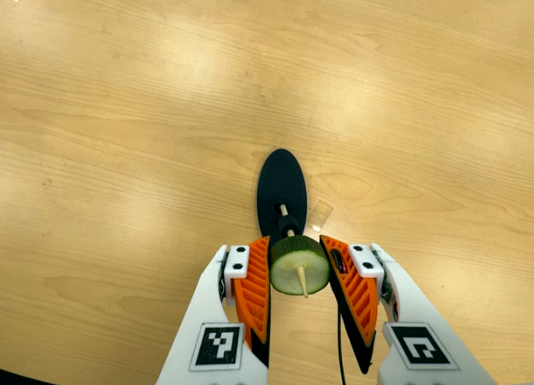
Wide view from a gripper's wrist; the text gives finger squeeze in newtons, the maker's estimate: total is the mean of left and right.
{"total": 10.5, "left": 10.2, "right": 10.8}